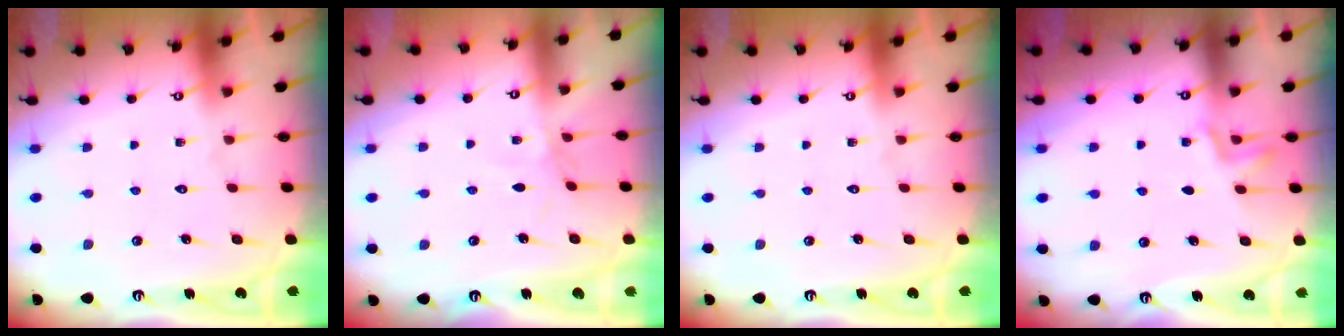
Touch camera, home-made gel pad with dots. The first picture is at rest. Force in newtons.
{"total": 1.6, "press": 1.6, "slide": 0.3}
{"total": 0.0}
{"total": 1.9, "press": 1.2, "slide": 1.4}